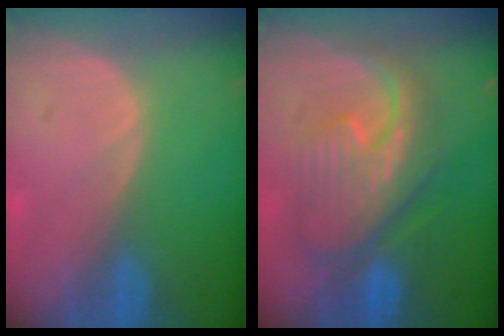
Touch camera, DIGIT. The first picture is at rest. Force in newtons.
{"total": 9.7, "press": 9.7, "slide": 0.8}